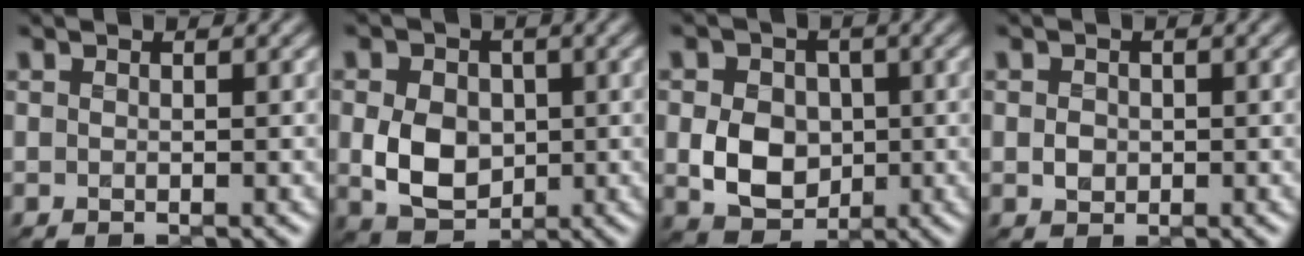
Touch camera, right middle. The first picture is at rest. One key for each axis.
{"total": 5.3, "fx": -0.4, "fy": 4.1, "fz": 3.4, "tx": -0.065, "ty": -0.006, "tz": -0.007}
{"total": 5.6, "fx": -0.5, "fy": 4.5, "fz": 3.3, "tx": -0.061, "ty": -0.004, "tz": -0.011}
{"total": 1.2, "fx": -0.2, "fy": 1.1, "fz": 0.4, "tx": -0.008, "ty": -0.003, "tz": -0.004}